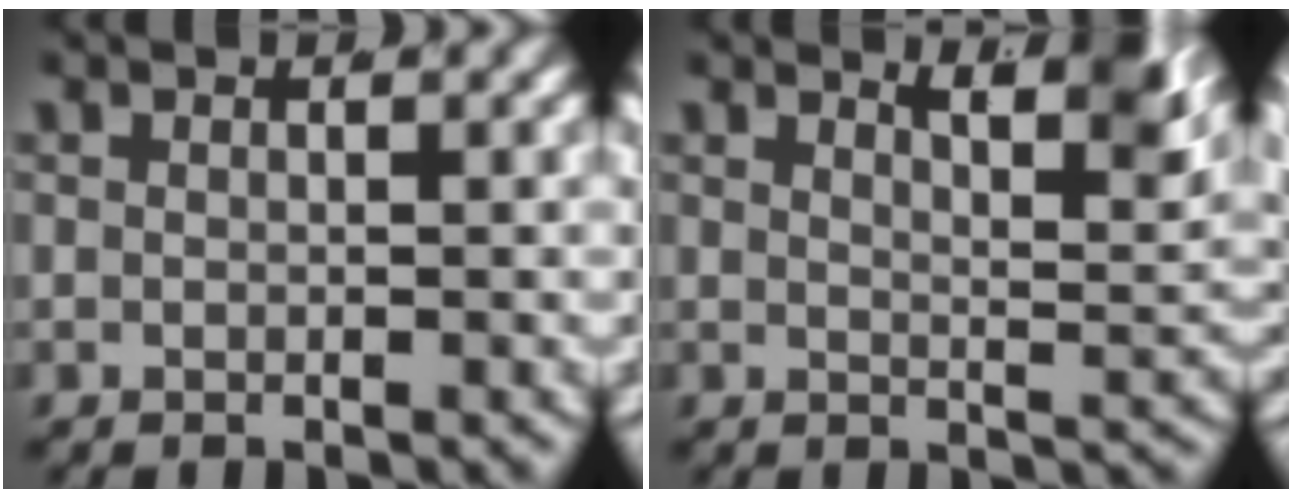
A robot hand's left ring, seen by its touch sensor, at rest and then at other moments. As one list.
[{"total": 5.4, "force": [3.2, 0.9, 4.3], "torque": [-0.050, -0.014, 0.056]}]